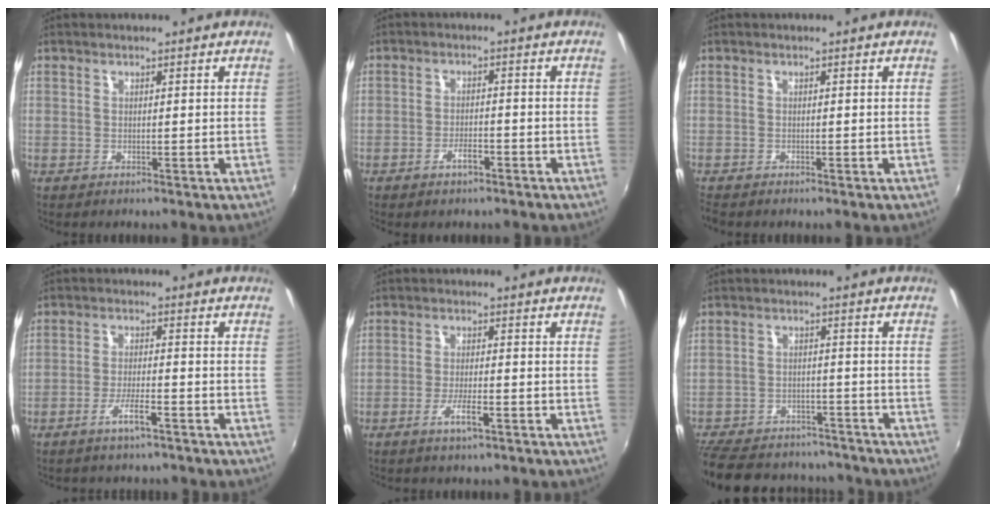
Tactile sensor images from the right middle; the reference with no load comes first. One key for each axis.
{"total": 3.2, "fx": -2.2, "fy": 1.2, "fz": 2.0, "tx": -0.045, "ty": -0.001, "tz": -0.037}
{"total": 1.1, "fx": -1.0, "fy": 0.2, "fz": 0.5, "tx": -0.012, "ty": -0.005, "tz": -0.016}
{"total": 4.5, "fx": -3.3, "fy": 0.8, "fz": 2.9, "tx": -0.067, "ty": -0.001, "tz": -0.058}
{"total": 4.1, "fx": -2.6, "fy": 0.7, "fz": 3.1, "tx": -0.069, "ty": -0.005, "tz": -0.048}
{"total": 21.7, "fx": -17.8, "fy": 9.6, "fz": 7.9, "tx": -0.199, "ty": 0.017, "tz": -0.244}